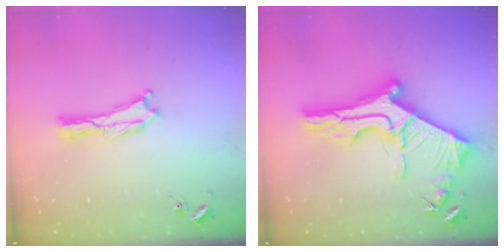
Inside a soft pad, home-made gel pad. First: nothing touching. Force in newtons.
{"total": 12.7, "press": 12.6, "slide": 1.3}